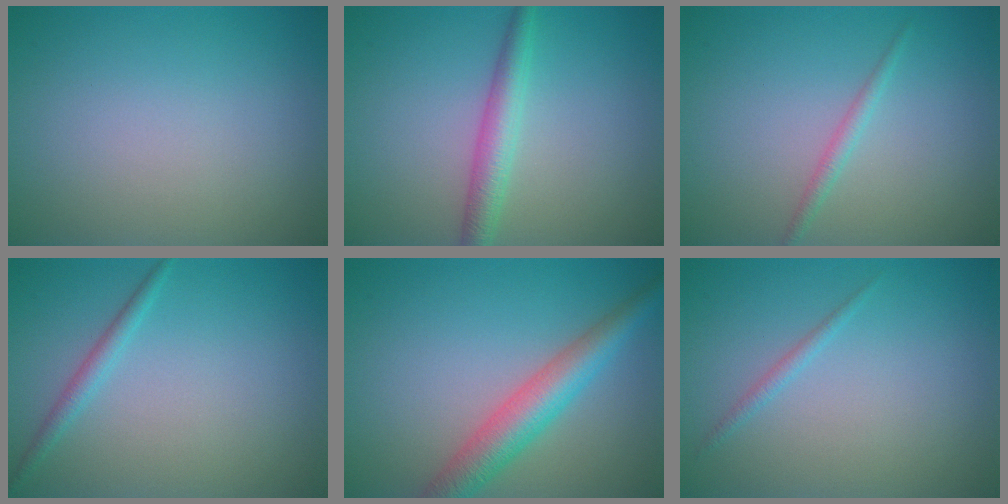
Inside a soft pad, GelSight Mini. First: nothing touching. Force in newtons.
{"total": 2.9, "press": 2.9, "slide": 0.0}
{"total": 1.1, "press": 1.1, "slide": 0.0}
{"total": 1.4, "press": 1.4, "slide": 0.0}
{"total": 5.0, "press": 5.0, "slide": 0.1}
{"total": 0.8, "press": 0.8, "slide": 0.1}